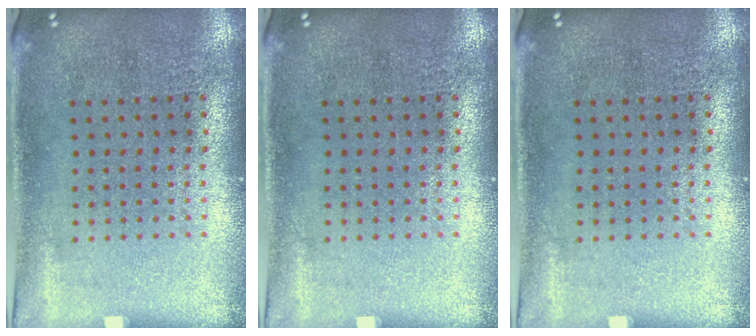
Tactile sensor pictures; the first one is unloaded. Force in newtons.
{"total": 0.0}
{"total": 0.0}